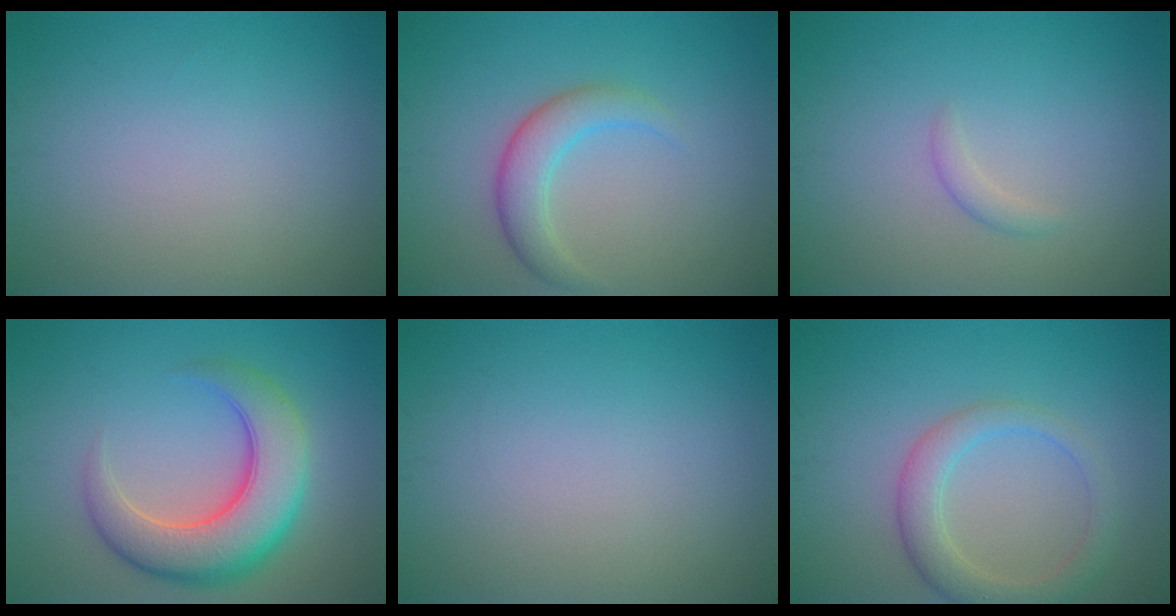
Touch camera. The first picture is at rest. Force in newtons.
{"total": 3.2, "press": 3.2, "slide": 0.1}
{"total": 1.0, "press": 1.0, "slide": 0.1}
{"total": 7.8, "press": 7.8, "slide": 0.4}
{"total": 0.0}
{"total": 3.6, "press": 3.5, "slide": 0.2}